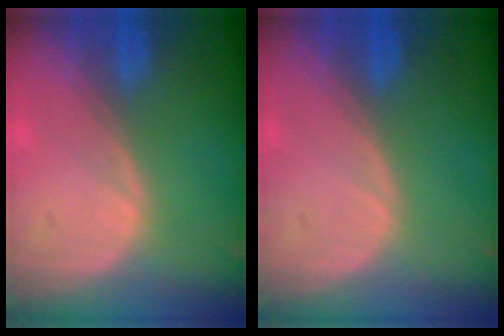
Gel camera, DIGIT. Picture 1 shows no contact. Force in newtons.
{"total": 0.0}